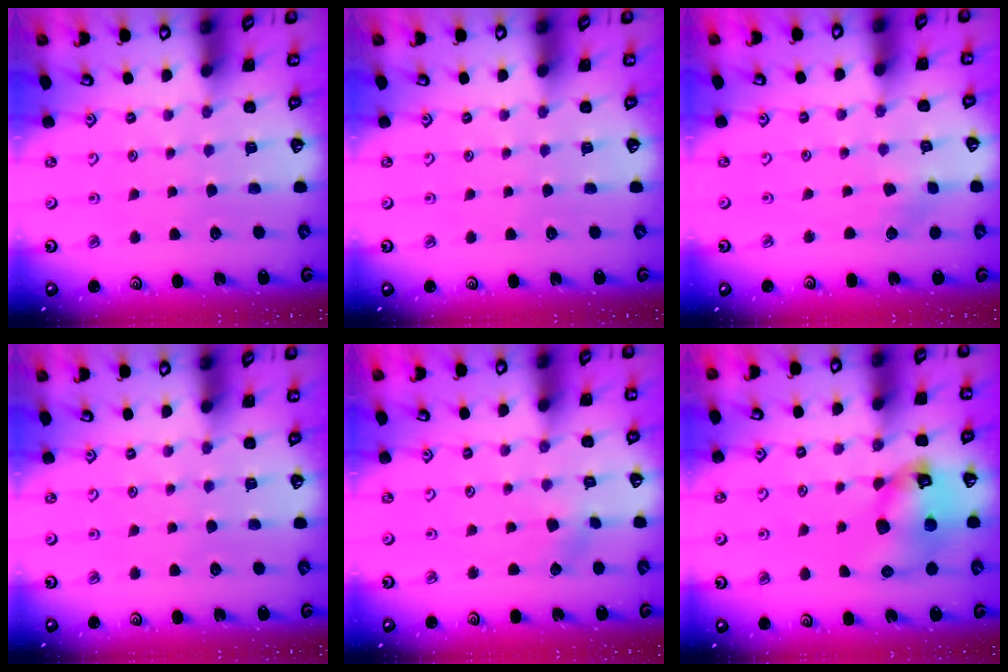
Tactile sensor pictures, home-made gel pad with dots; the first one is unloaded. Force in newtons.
{"total": 0.0}
{"total": 1.4, "press": 1.4, "slide": 0.1}
{"total": 0.0}
{"total": 2.2, "press": 2.2, "slide": 0.3}
{"total": 12.5, "press": 12.4, "slide": 1.7}